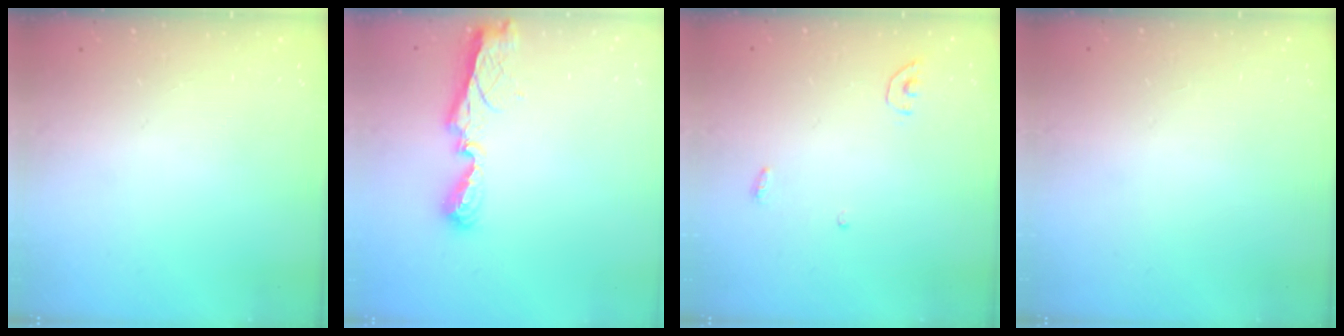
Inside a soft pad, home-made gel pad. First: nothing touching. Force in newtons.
{"total": 8.5, "press": 8.5, "slide": 0.8}
{"total": 3.4, "press": 3.4, "slide": 0.3}
{"total": 1.0, "press": 0.8, "slide": 0.6}